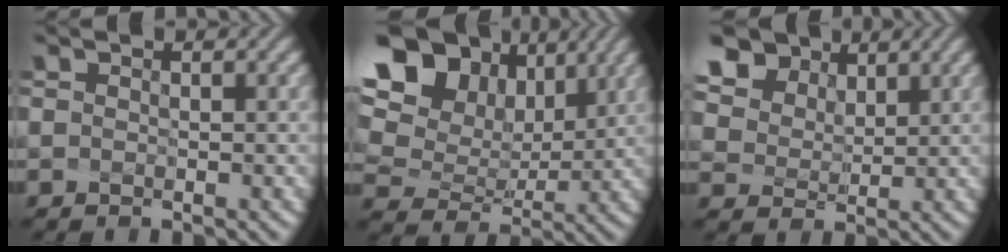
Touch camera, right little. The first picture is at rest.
{"total": 14.3, "force": [6.5, 10.0, 8.0], "torque": [-0.183, 0.049, 0.122]}
{"total": 9.8, "force": [6.4, 6.4, 3.8], "torque": [-0.121, 0.025, 0.124]}